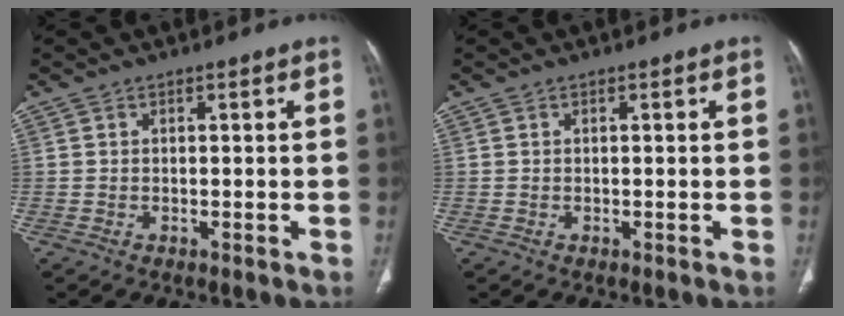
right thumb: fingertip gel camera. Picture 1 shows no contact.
{"total": 0.0}